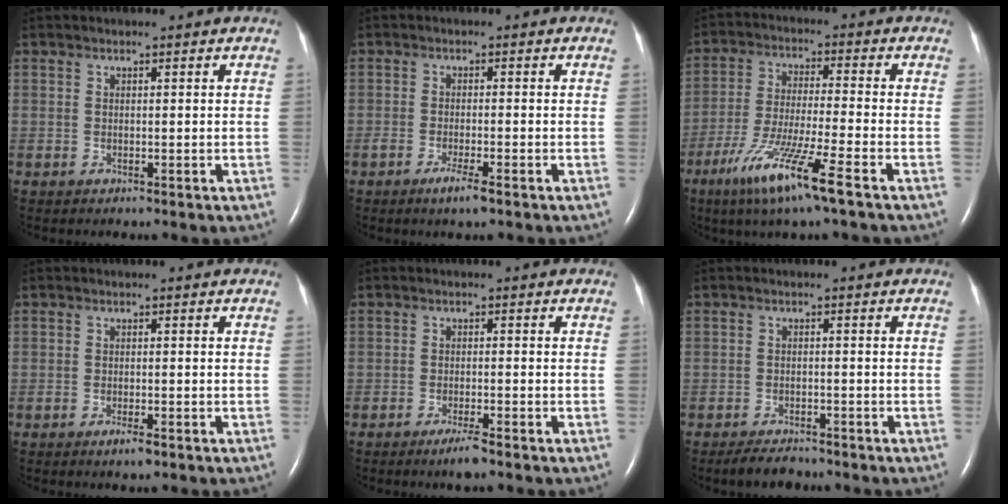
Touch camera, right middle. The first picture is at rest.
{"total": 3.3, "force": [-2.0, 0.0, 2.6], "torque": [-0.053, -0.008, -0.039]}
{"total": 11.9, "force": [-6.9, -0.5, 9.7], "torque": [-0.197, -0.034, -0.127]}
{"total": 1.8, "force": [-1.2, 0.3, 1.4], "torque": [-0.028, -0.003, -0.019]}
{"total": 2.9, "force": [-2.1, -0.1, 2.0], "torque": [-0.043, -0.006, -0.039]}
{"total": 3.5, "force": [-3.1, 1.1, 1.3], "torque": [-0.029, -0.005, -0.050]}